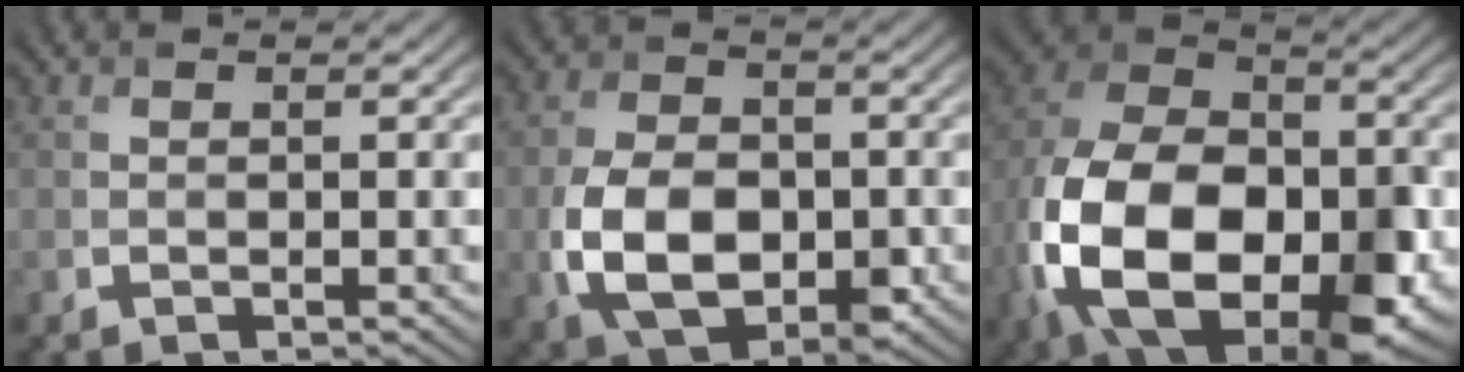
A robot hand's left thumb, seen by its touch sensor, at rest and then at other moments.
{"total": 9.9, "force": [-2.4, 6.4, 7.2], "torque": [-0.156, -0.012, -0.046]}
{"total": 20.3, "force": [-6.5, 12.5, 14.5], "torque": [-0.317, -0.044, -0.112]}